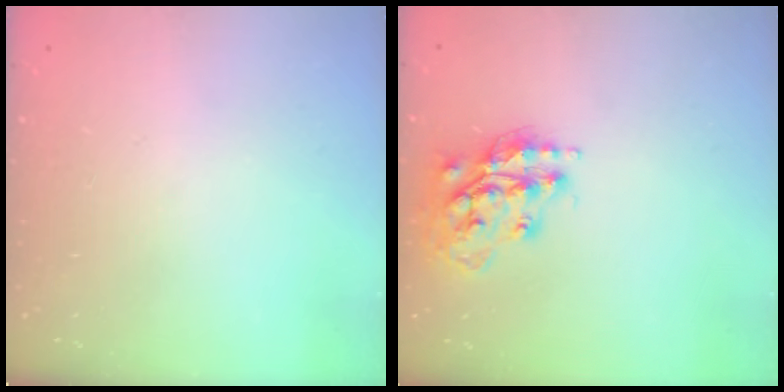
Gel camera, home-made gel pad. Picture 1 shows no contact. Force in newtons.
{"total": 15.4, "press": 15.3, "slide": 1.1}